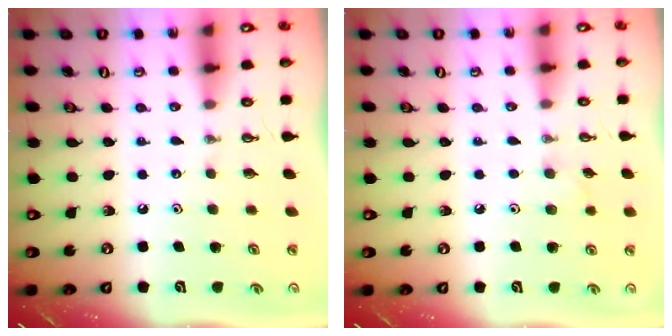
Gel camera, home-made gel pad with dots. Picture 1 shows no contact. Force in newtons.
{"total": 4.9, "press": 4.3, "slide": 2.2}